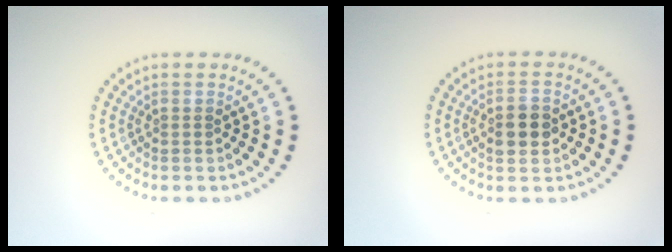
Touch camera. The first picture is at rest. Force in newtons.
{"total": 2.9, "press": 2.9, "slide": 0.1}